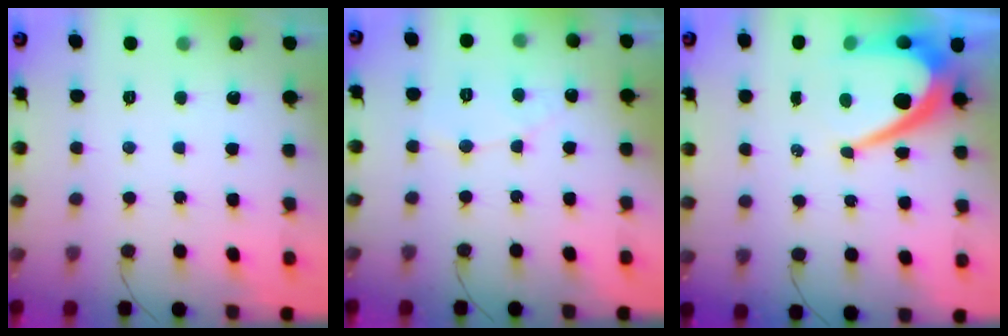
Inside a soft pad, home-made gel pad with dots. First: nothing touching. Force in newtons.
{"total": 4.8, "press": 4.8, "slide": 0.3}
{"total": 11.8, "press": 11.8, "slide": 0.8}